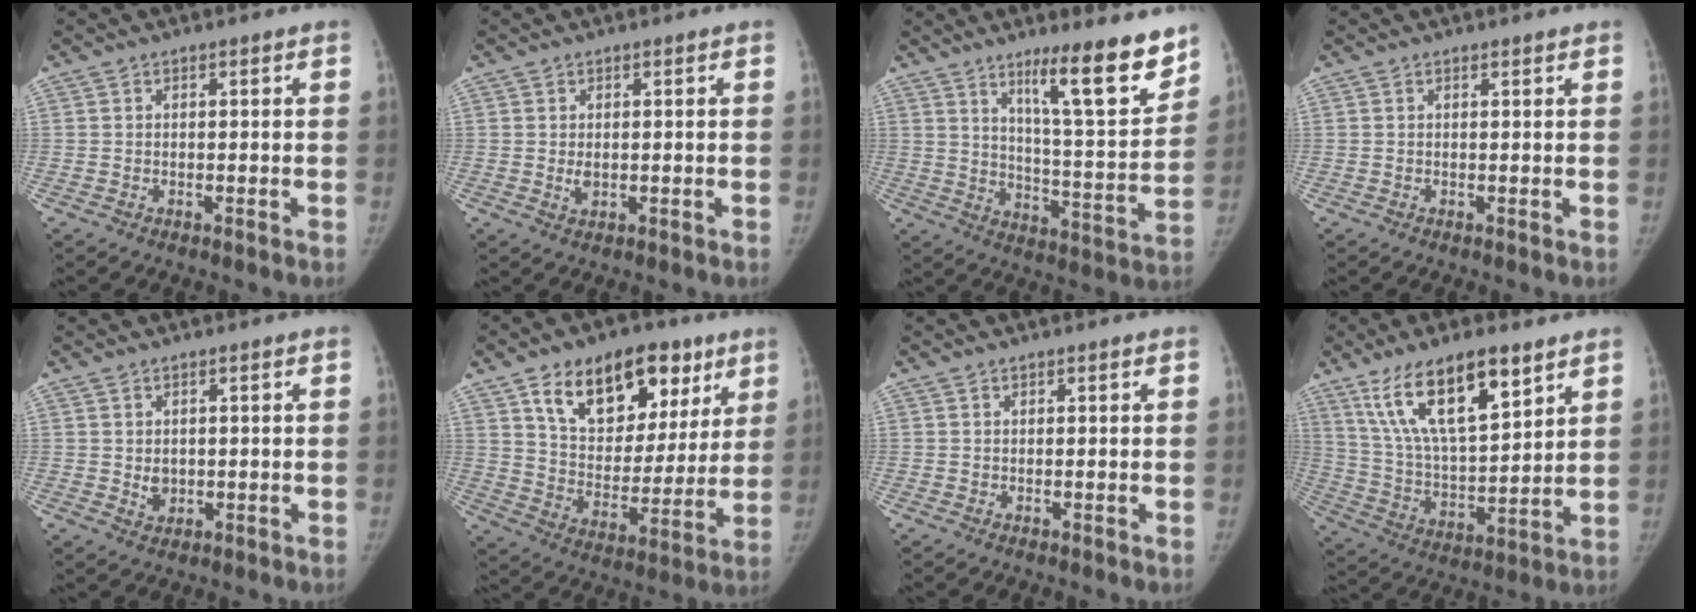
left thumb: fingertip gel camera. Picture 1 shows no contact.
{"total": 1.9, "force": [0.1, 1.2, 1.4], "torque": [-0.021, -0.005, 0.006]}
{"total": 16.8, "force": [11.4, 2.5, 12.1], "torque": [-0.151, -0.081, 0.182]}
{"total": 0.6, "force": [0.5, 0.1, 0.3], "torque": [-0.007, -0.003, 0.008]}
{"total": 2.7, "force": [0.1, 2.2, 1.5], "torque": [-0.015, -0.003, 0.010]}
{"total": 22.4, "force": [12.0, 13.4, 13.4], "torque": [-0.155, -0.027, 0.196]}
{"total": 0.6, "force": [0.2, 0.5, 0.1], "torque": [0.008, 0.002, 0.002]}
{"total": 18.8, "force": [11.1, 6.8, 13.7], "torque": [-0.218, -0.042, 0.210]}